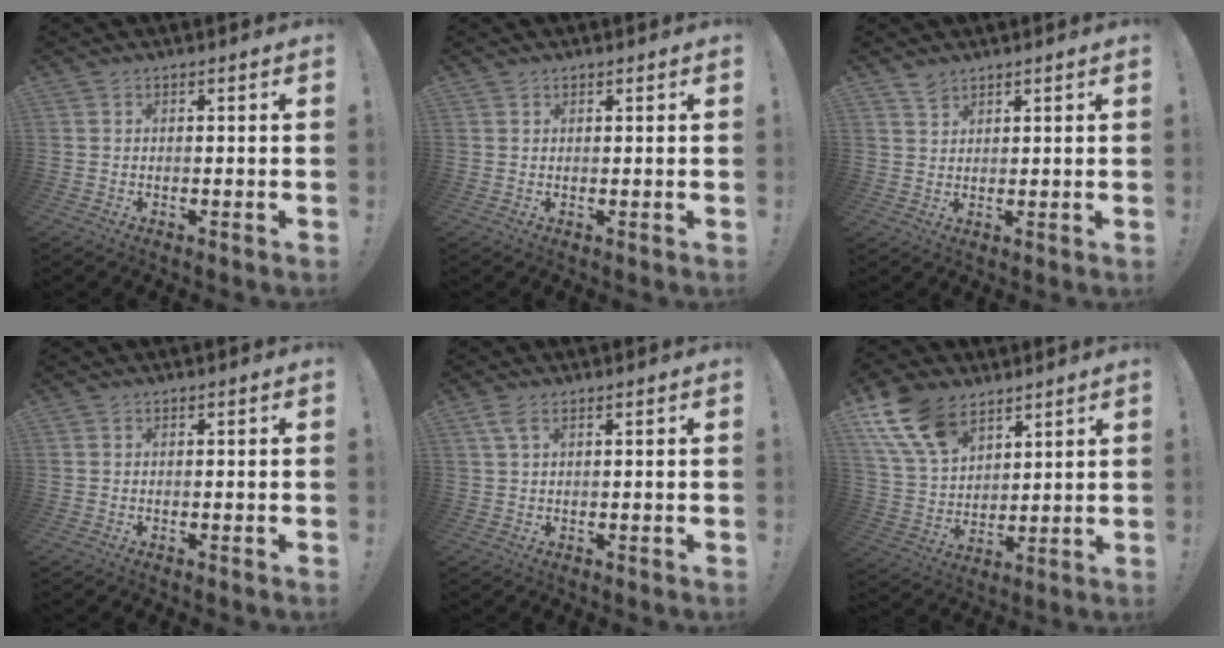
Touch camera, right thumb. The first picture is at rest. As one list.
[{"total": 0.8, "force": [0.6, 0.5, 0.0], "torque": [0.004, -0.003, 0.012]}, {"total": 3.0, "force": [2.6, 1.3, 0.7], "torque": [-0.004, -0.018, 0.048]}, {"total": 0.0}, {"total": 3.4, "force": [1.7, 1.6, 2.5], "torque": [-0.054, 0.000, 0.033]}, {"total": 15.6, "force": [9.6, 9.3, 8.1], "torque": [-0.162, -0.046, 0.184]}]